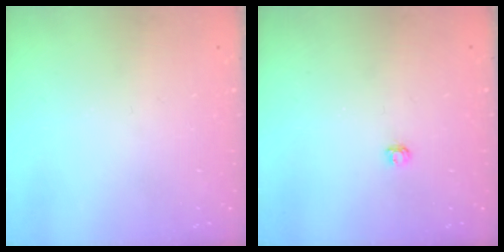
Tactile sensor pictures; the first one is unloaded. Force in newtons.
{"total": 2.9, "press": 2.9, "slide": 0.3}